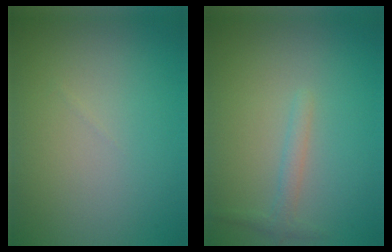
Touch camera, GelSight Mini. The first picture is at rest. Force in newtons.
{"total": 1.4, "press": 1.4, "slide": 0.1}